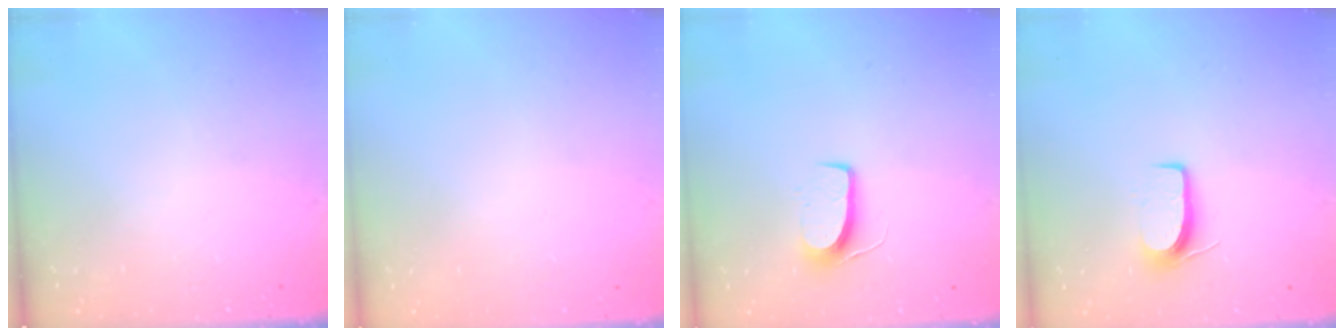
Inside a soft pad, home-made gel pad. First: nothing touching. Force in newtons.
{"total": 0.0}
{"total": 6.7, "press": 6.7, "slide": 0.5}
{"total": 7.0, "press": 7.0, "slide": 0.6}